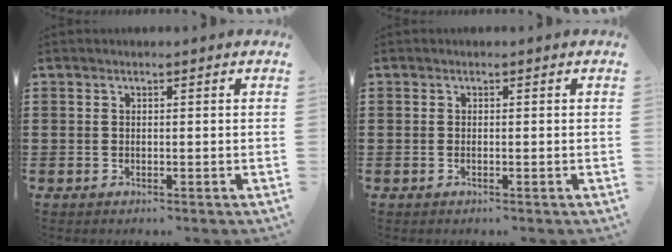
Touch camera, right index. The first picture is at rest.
{"total": 0.0}